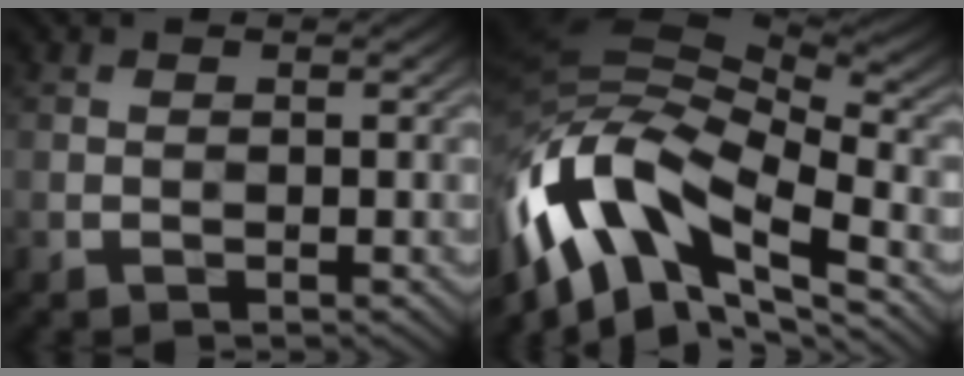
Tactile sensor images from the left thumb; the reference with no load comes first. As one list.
[{"total": 15.9, "force": [-6.5, 8.2, 11.9], "torque": [-0.269, -0.009, -0.112]}]